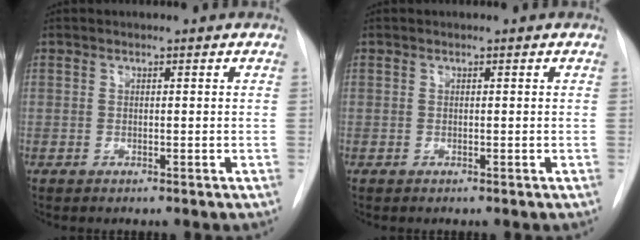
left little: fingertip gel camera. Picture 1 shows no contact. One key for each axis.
{"total": 0.0}